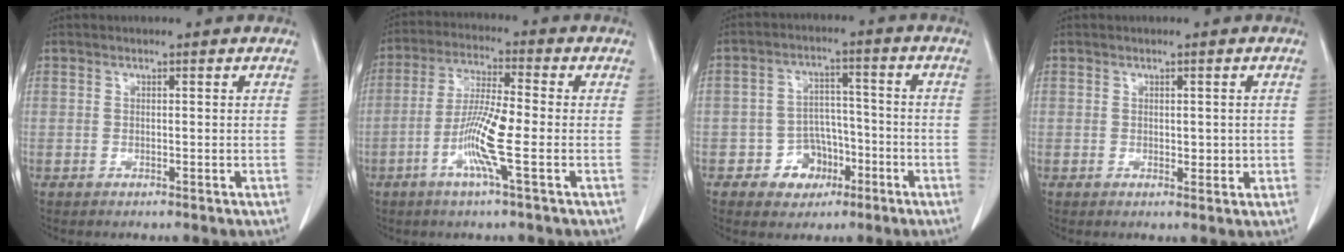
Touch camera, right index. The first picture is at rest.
{"total": 9.0, "force": [-2.6, -0.1, 8.6], "torque": [-0.169, -0.007, -0.057]}
{"total": 6.3, "force": [-2.8, 5.3, 1.9], "torque": [-0.022, 0.021, -0.033]}
{"total": 1.8, "force": [0.1, 1.1, 1.4], "torque": [-0.015, -0.001, 0.007]}